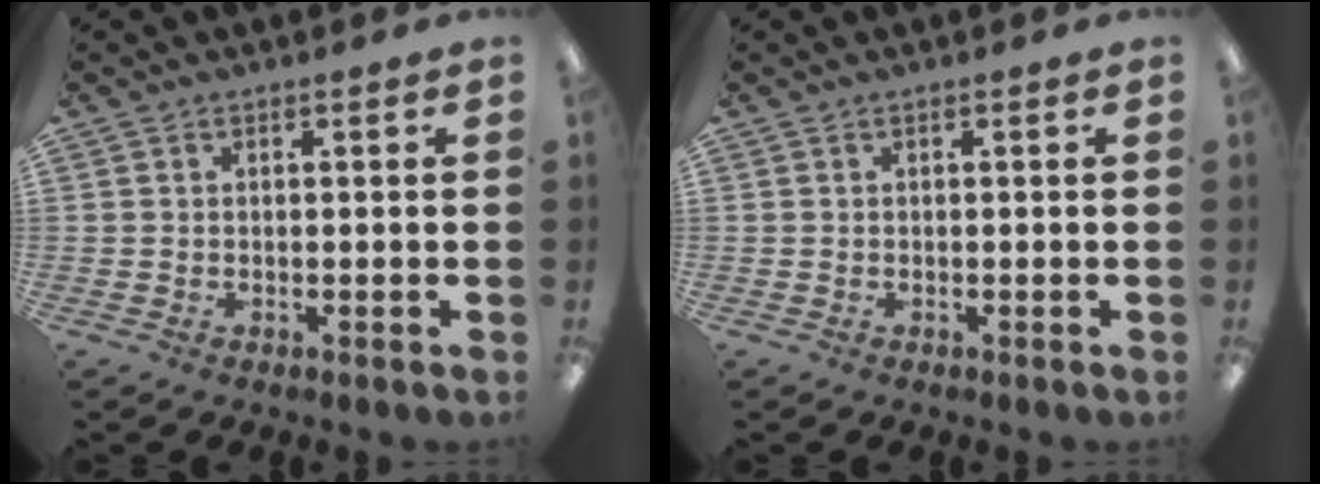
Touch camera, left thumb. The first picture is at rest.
{"total": 0.0}